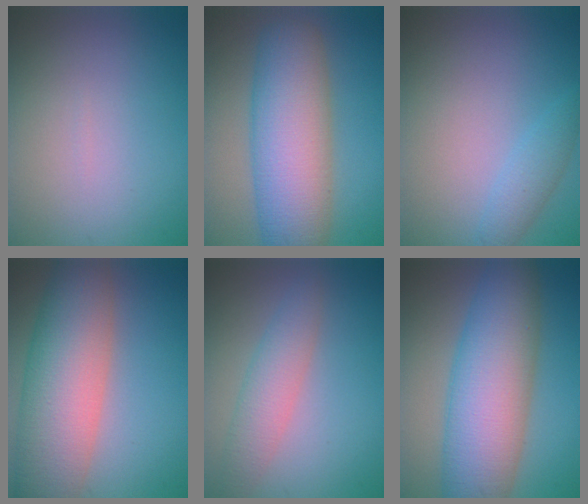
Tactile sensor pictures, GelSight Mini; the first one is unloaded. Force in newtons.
{"total": 10.0, "press": 10.0, "slide": 0.1}
{"total": 2.0, "press": 2.0, "slide": 0.0}
{"total": 10.2, "press": 10.2, "slide": 0.6}
{"total": 3.3, "press": 3.3, "slide": 0.1}
{"total": 10.8, "press": 10.8, "slide": 0.3}